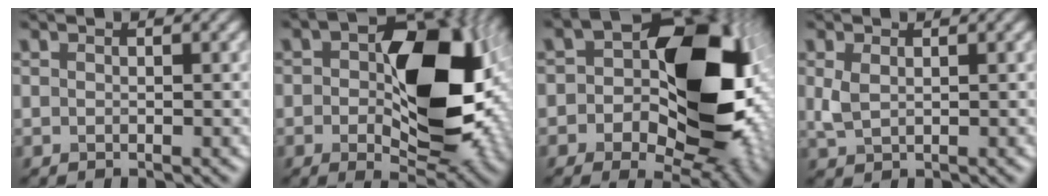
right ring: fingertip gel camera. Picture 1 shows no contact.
{"total": 13.1, "force": [0.1, 7.2, 10.9], "torque": [-0.149, 0.002, 0.001]}
{"total": 15.0, "force": [-0.3, 9.6, 11.5], "torque": [-0.138, 0.011, -0.015]}
{"total": 1.9, "force": [0.3, 1.2, 1.4], "torque": [-0.042, -0.002, 0.014]}